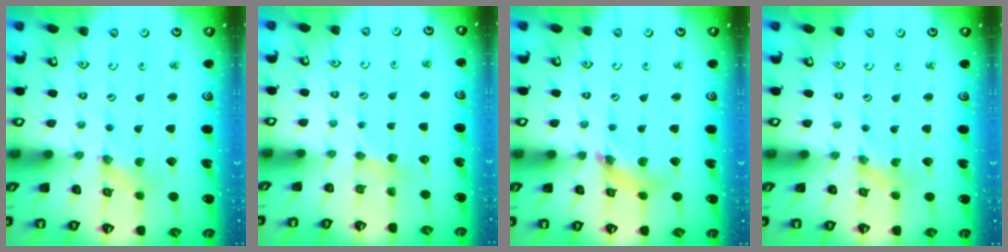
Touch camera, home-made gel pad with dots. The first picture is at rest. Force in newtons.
{"total": 3.7, "press": 3.7, "slide": 0.6}
{"total": 8.9, "press": 8.9, "slide": 1.1}
{"total": 0.9, "press": 0.9, "slide": 0.2}